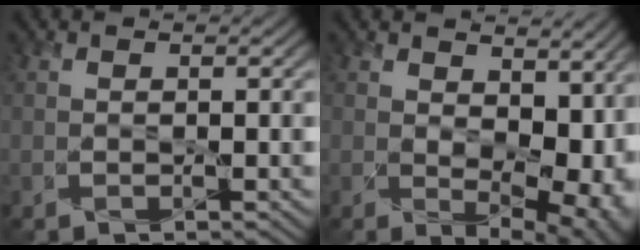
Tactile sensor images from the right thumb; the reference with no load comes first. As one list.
[{"total": 12.7, "force": [1.6, 8.2, 9.5], "torque": [-0.109, -0.021, 0.077]}]